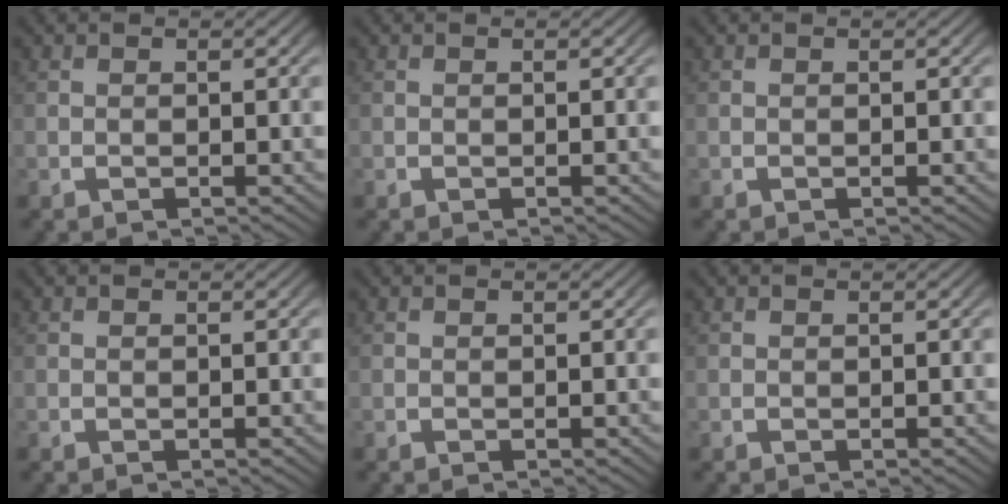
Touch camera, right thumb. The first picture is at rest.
{"total": 0.0}
{"total": 0.0}
{"total": 0.0}
{"total": 0.0}
{"total": 0.0}